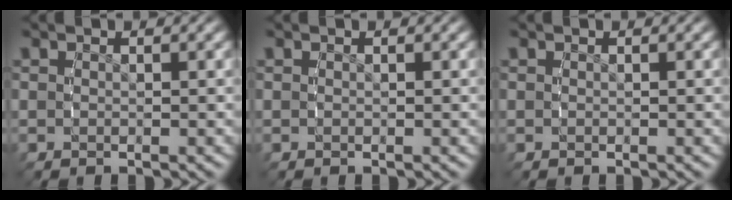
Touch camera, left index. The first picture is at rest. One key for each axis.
{"total": 0.0}
{"total": 0.0}